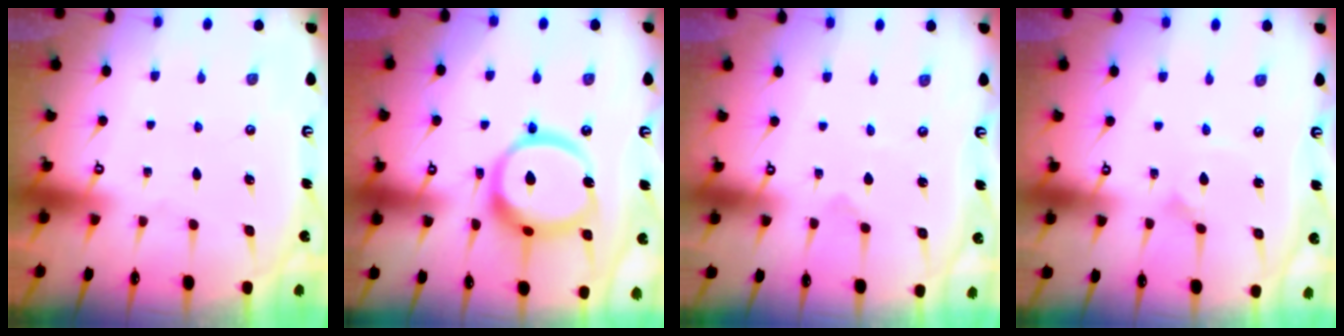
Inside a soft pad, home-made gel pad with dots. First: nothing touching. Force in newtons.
{"total": 18.8, "press": 18.7, "slide": 2.0}
{"total": 0.0}
{"total": 1.4, "press": 1.4, "slide": 0.1}